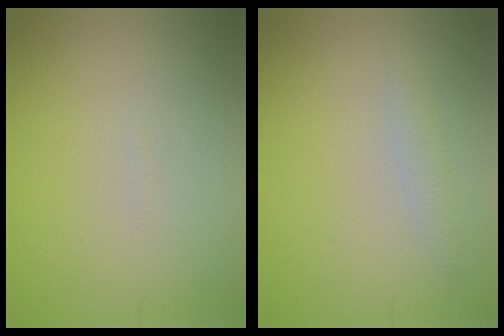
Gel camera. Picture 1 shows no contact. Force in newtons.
{"total": 1.1, "press": 1.1, "slide": 0.0}